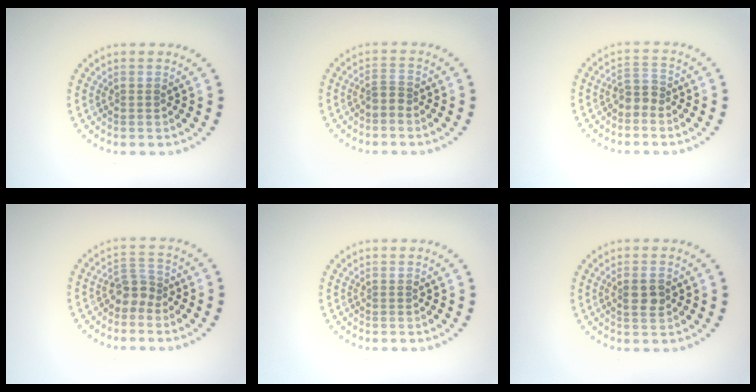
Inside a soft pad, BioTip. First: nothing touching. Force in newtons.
{"total": 1.3, "press": 0.9, "slide": 1.0}
{"total": 1.8, "press": 1.4, "slide": 1.2}
{"total": 2.2, "press": 1.7, "slide": 1.3}
{"total": 0.0}
{"total": 2.0, "press": 1.9, "slide": 0.4}